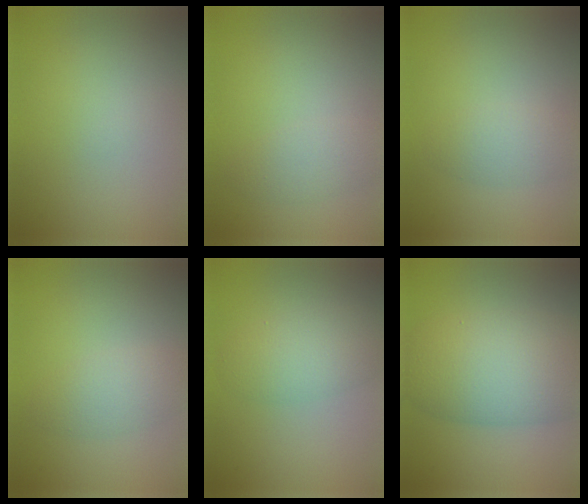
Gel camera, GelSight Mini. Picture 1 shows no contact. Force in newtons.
{"total": 2.1, "press": 2.1, "slide": 0.1}
{"total": 2.1, "press": 2.1, "slide": 0.1}
{"total": 2.5, "press": 2.5, "slide": 0.1}
{"total": 3.5, "press": 3.5, "slide": 0.2}
{"total": 9.1, "press": 9.1, "slide": 0.3}